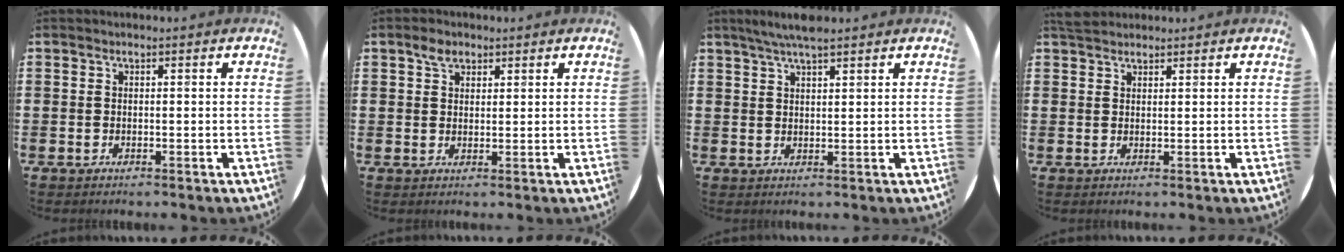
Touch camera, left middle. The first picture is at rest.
{"total": 2.6, "force": [1.9, 1.5, 1.0], "torque": [-0.005, -0.001, 0.031]}
{"total": 3.8, "force": [3.3, 0.4, 1.9], "torque": [-0.042, -0.001, 0.058]}
{"total": 2.0, "force": [1.8, 0.6, 0.4], "torque": [-0.003, 0.004, 0.034]}